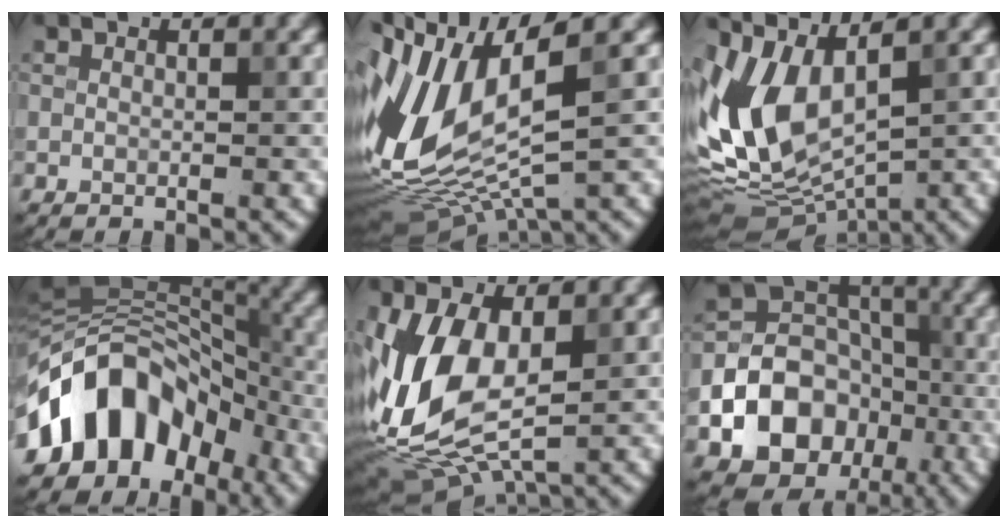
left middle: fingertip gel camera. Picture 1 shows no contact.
{"total": 11.6, "force": [1.9, 5.2, 10.2], "torque": [-0.231, -0.009, 0.038]}
{"total": 9.4, "force": [0.9, 5.3, 7.8], "torque": [-0.184, -0.014, 0.020]}
{"total": 12.1, "force": [-5.1, 8.3, 7.2], "torque": [-0.106, 0.027, -0.106]}
{"total": 10.5, "force": [-0.9, 5.6, 8.8], "torque": [-0.210, -0.009, -0.021]}
{"total": 12.2, "force": [-4.2, 10.0, 5.7], "torque": [-0.096, -0.019, -0.094]}